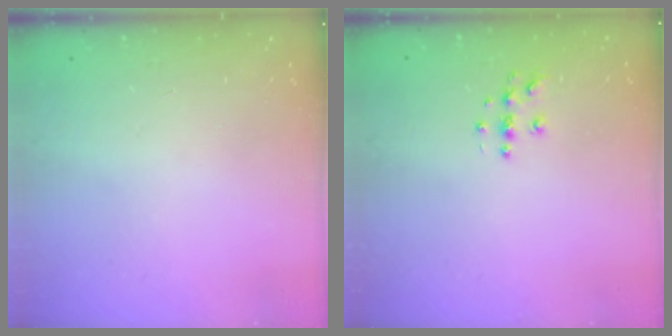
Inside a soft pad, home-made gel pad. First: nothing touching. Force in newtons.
{"total": 4.6, "press": 4.6, "slide": 0.2}